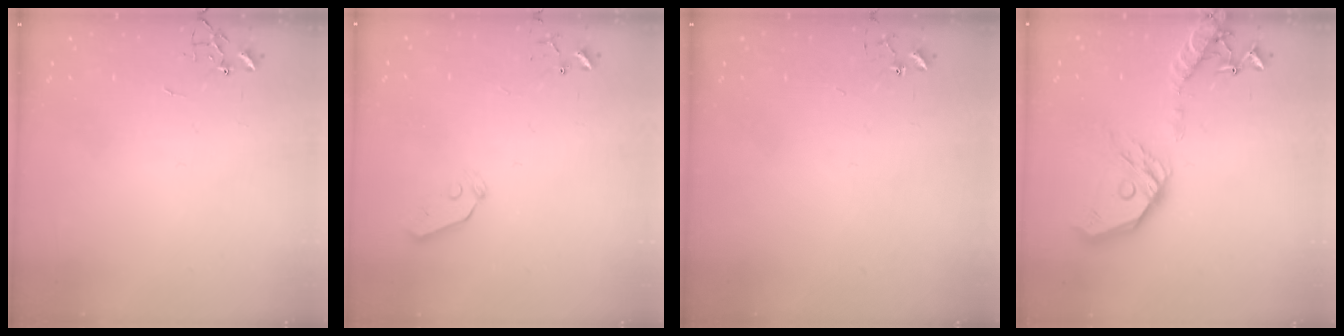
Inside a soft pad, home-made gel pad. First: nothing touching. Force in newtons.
{"total": 3.8, "press": 3.8, "slide": 0.3}
{"total": 3.5, "press": 3.4, "slide": 0.4}
{"total": 17.9, "press": 17.7, "slide": 2.6}